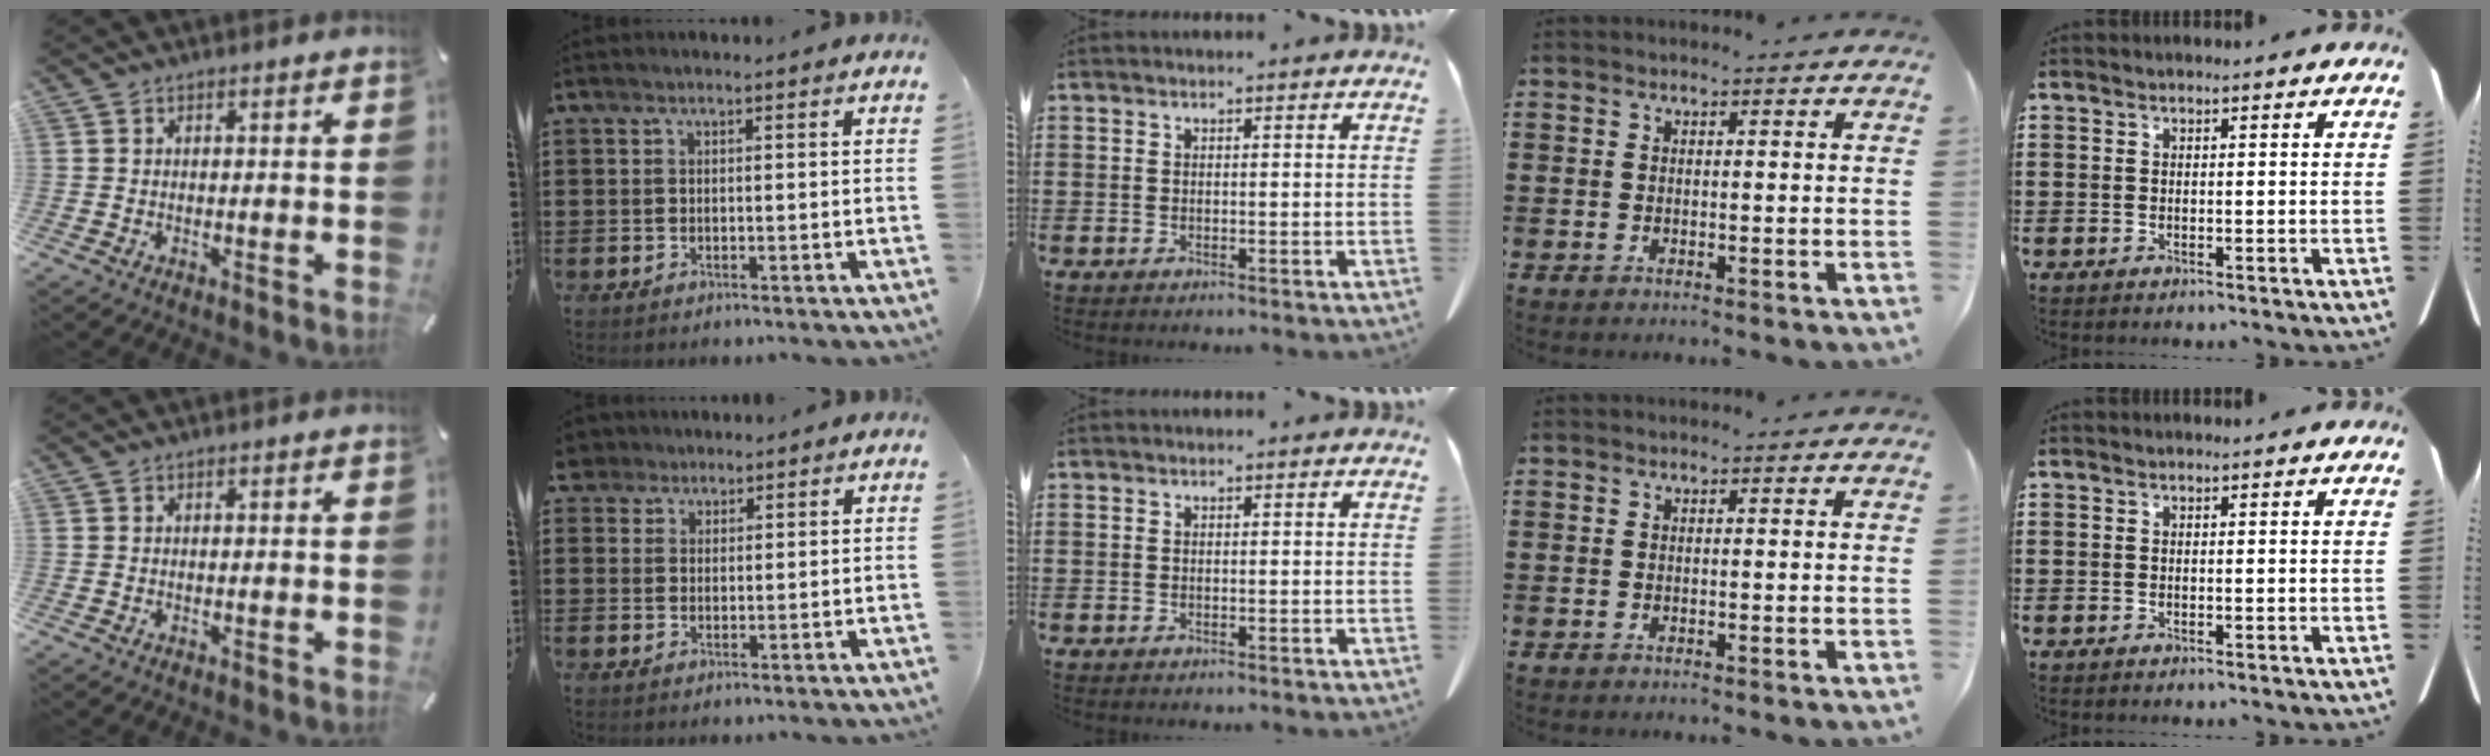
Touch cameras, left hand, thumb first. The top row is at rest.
{"index": {"total": 2.9, "force": [2.2, 1.9, 0.1], "torque": [-0.016, 0.011, 0.042]}}